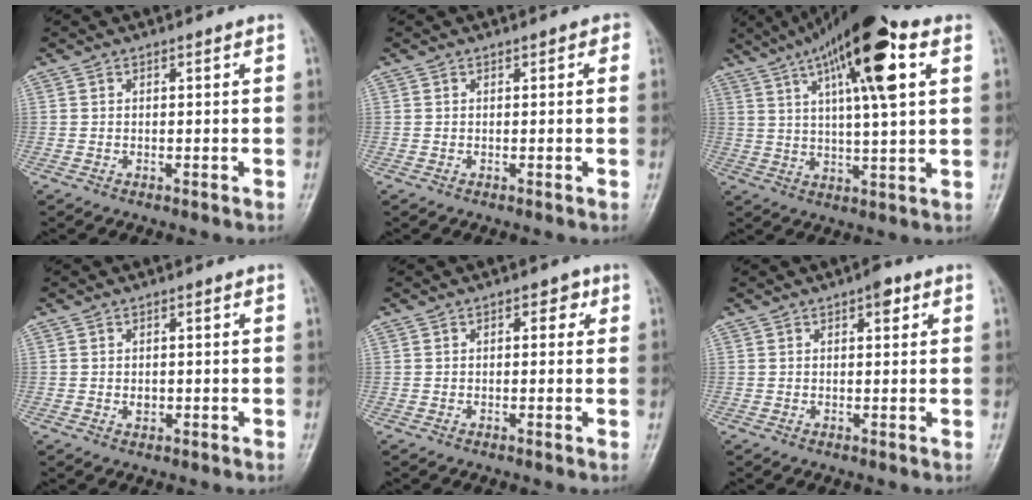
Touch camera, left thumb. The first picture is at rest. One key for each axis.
{"total": 1.5, "fx": 0.4, "fy": 0.8, "fz": 1.2, "tx": -0.006, "ty": 0.004, "tz": 0.001}
{"total": 18.1, "fx": 7.6, "fy": 4.5, "fz": 15.8, "tx": -0.251, "ty": 0.003, "tz": 0.119}
{"total": 1.3, "fx": -0.2, "fy": 1.1, "fz": 0.8, "tx": -0.006, "ty": 0.003, "tz": -0.001}
{"total": 2.6, "fx": 0.9, "fy": 1.6, "fz": 1.8, "tx": -0.003, "ty": 0.003, "tz": 0.005}
{"total": 2.5, "fx": 1.3, "fy": 1.2, "fz": 1.8, "tx": -0.015, "ty": 0.000, "tz": 0.012}